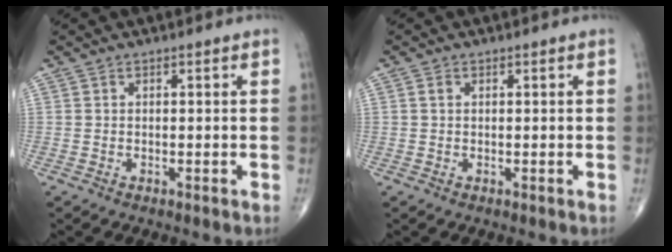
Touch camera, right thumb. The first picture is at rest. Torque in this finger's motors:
{"motor_torque": [-0.30, 0.11, -0.49, -0.16, 0.01]}